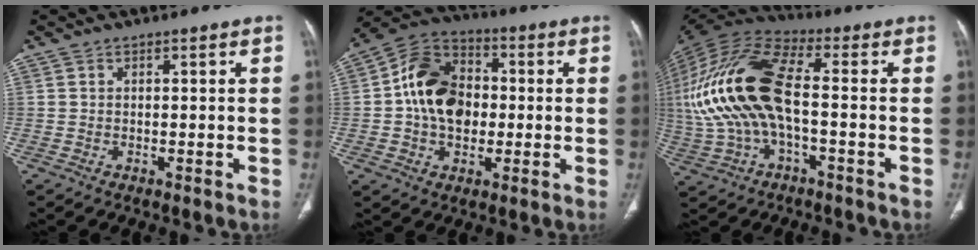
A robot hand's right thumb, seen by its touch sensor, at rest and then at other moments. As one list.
[{"total": 14.6, "force": [0.1, 10.8, 9.9], "torque": [-0.144, 0.027, -0.007]}, {"total": 20.8, "force": [-0.9, 9.6, 18.4], "torque": [-0.402, 0.032, -0.017]}]